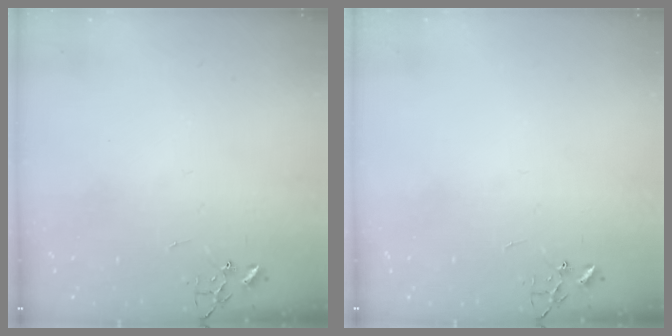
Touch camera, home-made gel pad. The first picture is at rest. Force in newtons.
{"total": 0.0}